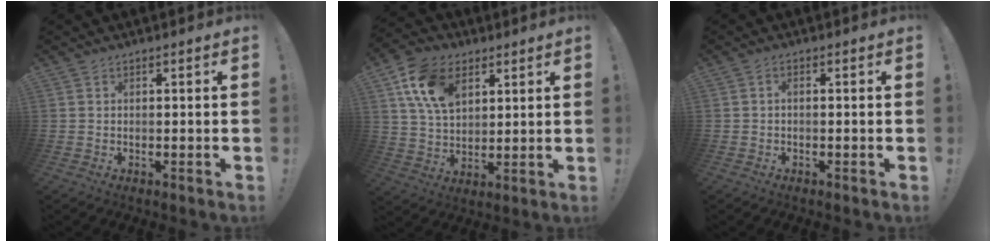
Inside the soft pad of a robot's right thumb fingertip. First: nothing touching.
{"total": 15.0, "force": [6.9, 10.1, 8.7], "torque": [-0.142, -0.017, 0.136]}
{"total": 1.1, "force": [-0.6, 0.2, 0.9], "torque": [-0.018, 0.003, -0.011]}